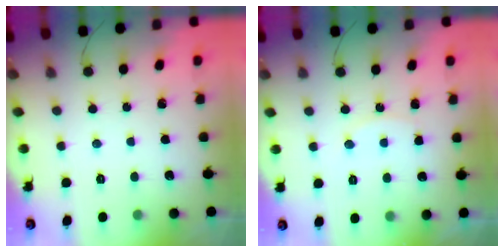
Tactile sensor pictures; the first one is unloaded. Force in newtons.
{"total": 7.1, "press": 7.0, "slide": 0.6}